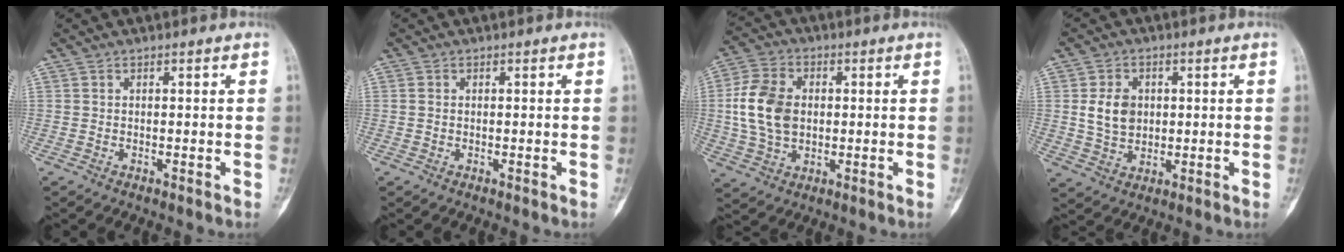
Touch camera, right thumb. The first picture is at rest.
{"total": 0.7, "force": [0.0, 0.6, 0.4], "torque": [-0.010, 0.001, 0.001]}
{"total": 11.8, "force": [0.6, 8.3, 8.4], "torque": [-0.156, 0.008, 0.012]}
{"total": 7.1, "force": [1.1, 5.4, 4.4], "torque": [-0.061, -0.006, 0.025]}